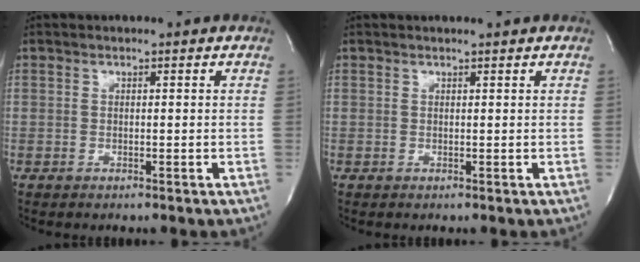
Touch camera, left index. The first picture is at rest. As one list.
[{"total": 1.0, "force": [0.9, -0.3, 0.3], "torque": [-0.004, 0.000, 0.013]}]